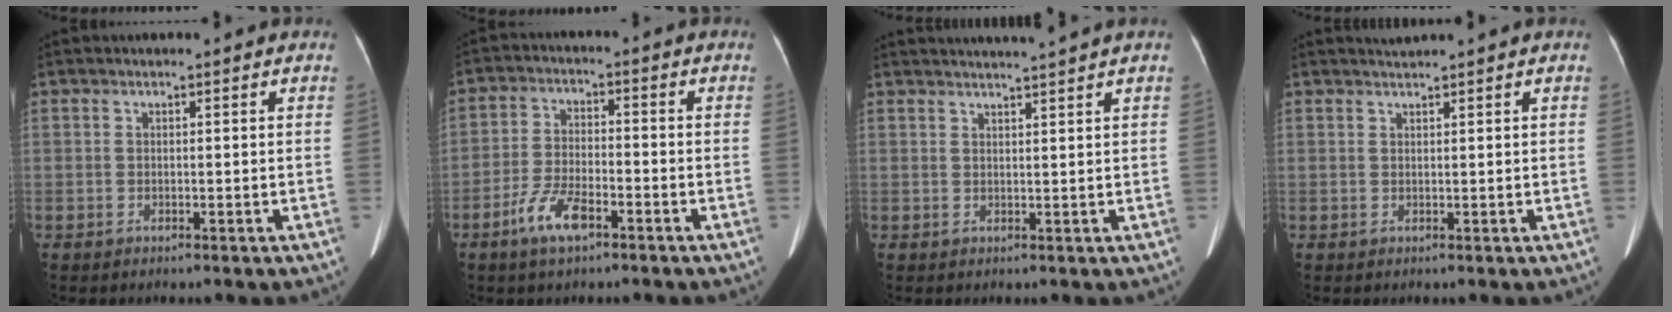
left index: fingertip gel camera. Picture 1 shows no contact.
{"total": 6.5, "force": [-4.0, 2.0, 4.7], "torque": [-0.102, -0.001, -0.074]}
{"total": 5.2, "force": [4.7, -1.6, 1.7], "torque": [-0.019, 0.008, 0.064]}
{"total": 1.0, "force": [0.9, -0.5, 0.0], "torque": [-0.006, 0.003, 0.024]}